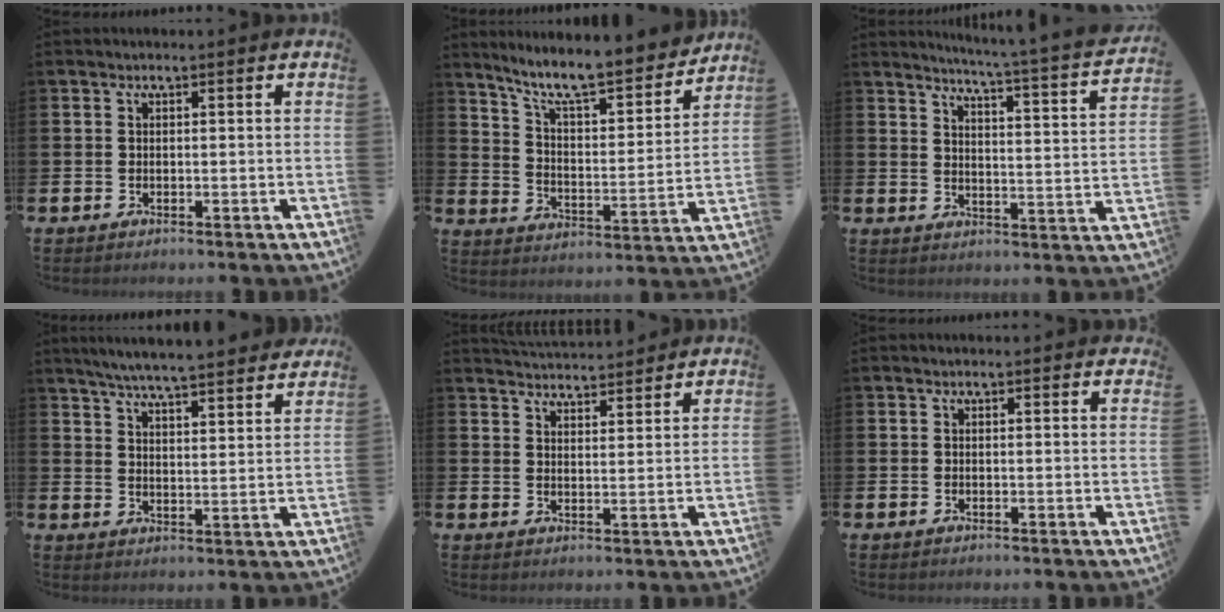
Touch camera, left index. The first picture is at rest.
{"total": 9.5, "force": [8.7, 1.4, 3.8], "torque": [-0.098, -0.065, 0.145]}
{"total": 4.4, "force": [3.9, -0.8, 1.7], "torque": [-0.039, -0.045, 0.056]}
{"total": 6.2, "force": [6.0, 0.0, 1.3], "torque": [-0.044, -0.043, 0.105]}
{"total": 4.4, "force": [4.4, 0.4, -0.2], "torque": [-0.008, -0.026, 0.081]}
{"total": 0.5, "force": [0.5, 0.1, 0.2], "torque": [0.004, -0.001, 0.007]}